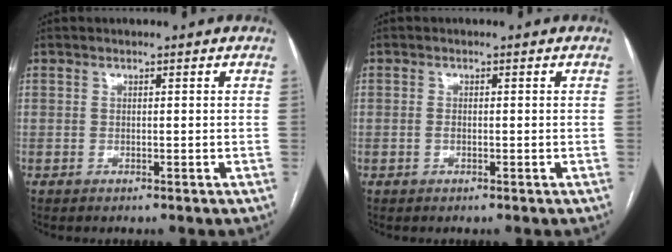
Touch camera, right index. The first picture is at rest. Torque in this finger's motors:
{"motor_torque": [-0.15, -0.02, -0.10, -0.01]}